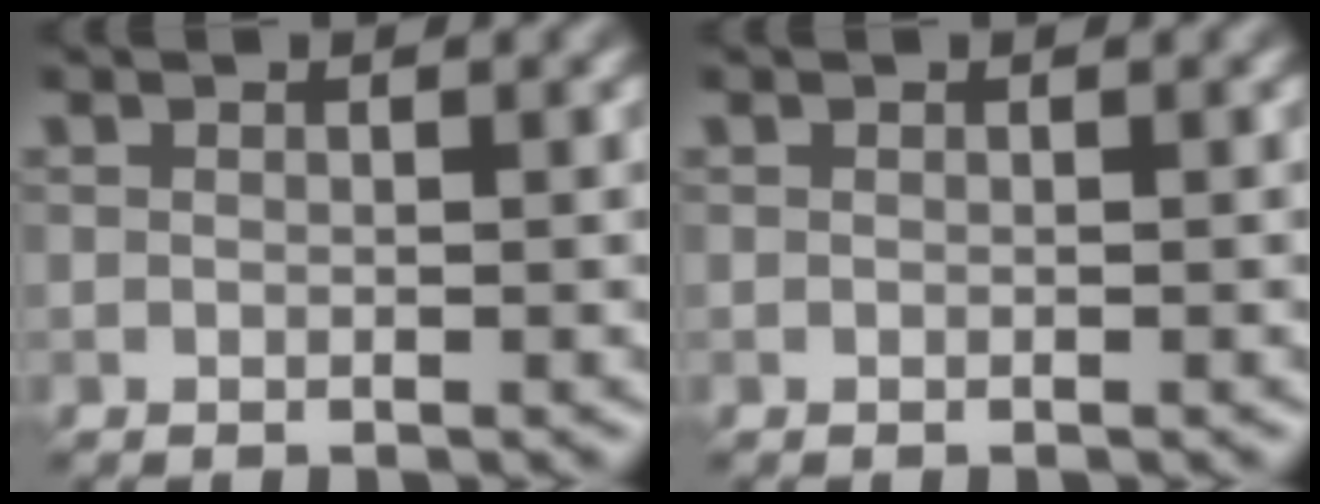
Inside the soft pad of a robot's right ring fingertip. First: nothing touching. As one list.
[{"total": 0.0}]